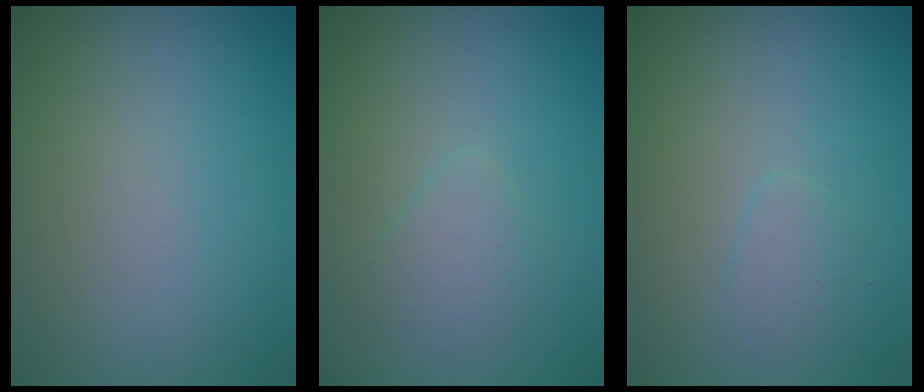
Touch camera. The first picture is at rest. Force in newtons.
{"total": 1.7, "press": 1.7, "slide": 0.1}
{"total": 1.0, "press": 1.0, "slide": 0.0}